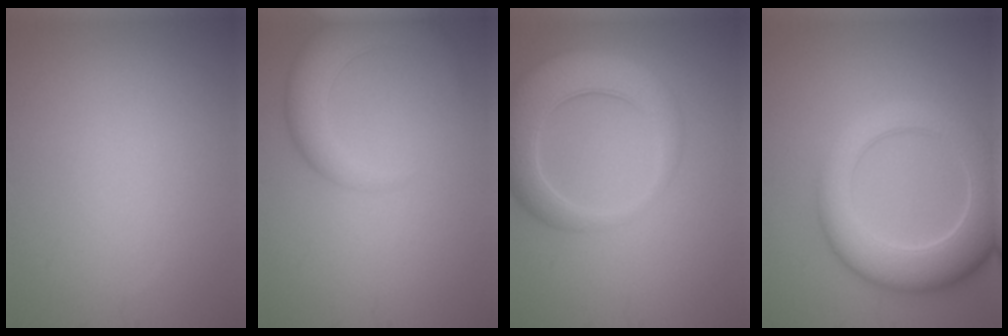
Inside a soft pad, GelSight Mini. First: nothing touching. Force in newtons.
{"total": 4.6, "press": 4.6, "slide": 0.4}
{"total": 6.4, "press": 6.4, "slide": 0.3}
{"total": 8.0, "press": 7.9, "slide": 0.8}